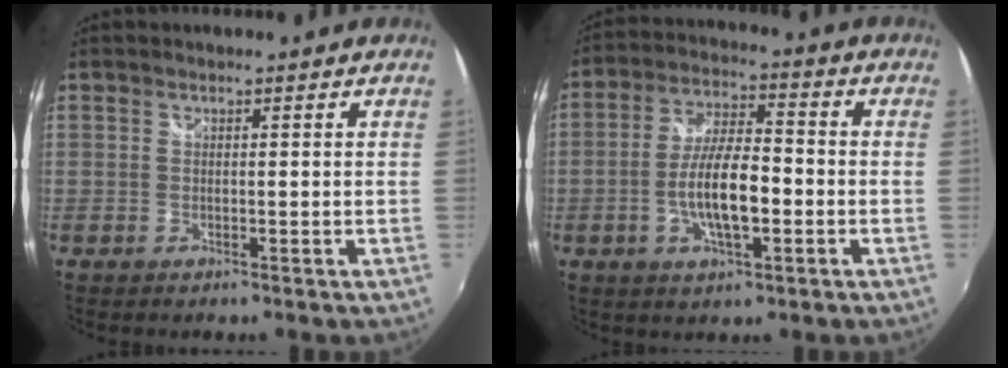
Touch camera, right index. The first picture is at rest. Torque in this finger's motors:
{"motor_torque": [1.16, -0.98, 0.90, 0.18]}